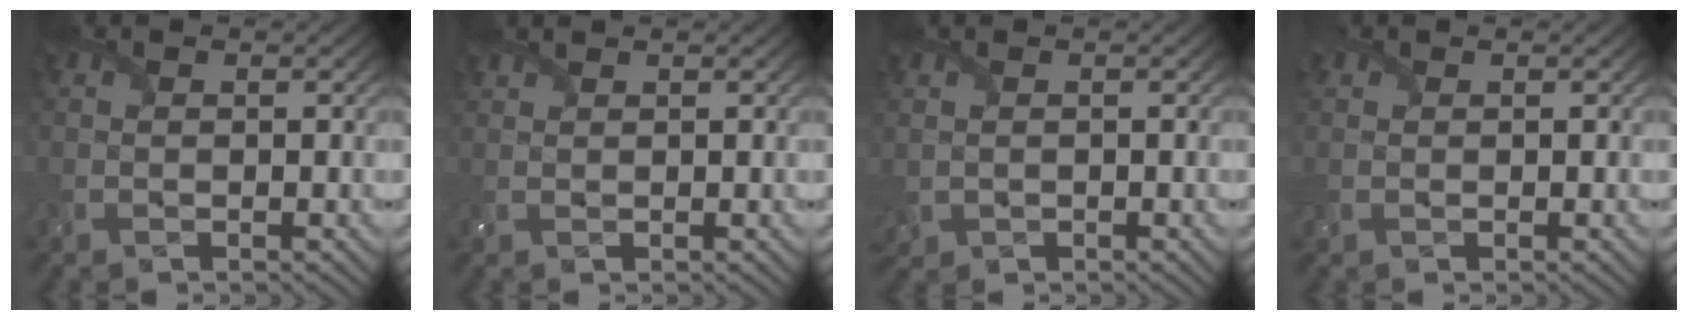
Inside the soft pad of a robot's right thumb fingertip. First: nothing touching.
{"total": 1.0, "force": [1.0, 0.0, 0.2], "torque": [-0.012, 0.006, 0.024]}
{"total": 1.6, "force": [-0.1, 1.4, 0.9], "torque": [-0.035, -0.009, -0.001]}
{"total": 0.8, "force": [0.5, 0.5, 0.0], "torque": [-0.003, 0.002, 0.010]}